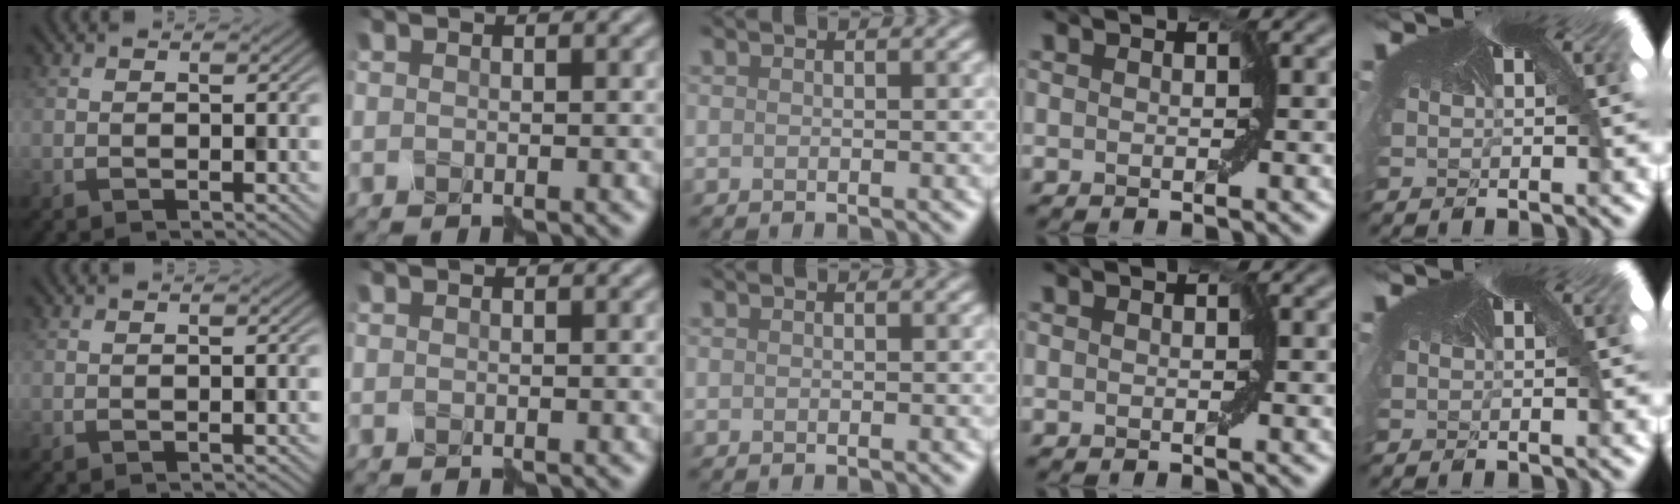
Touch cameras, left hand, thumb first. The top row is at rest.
{}